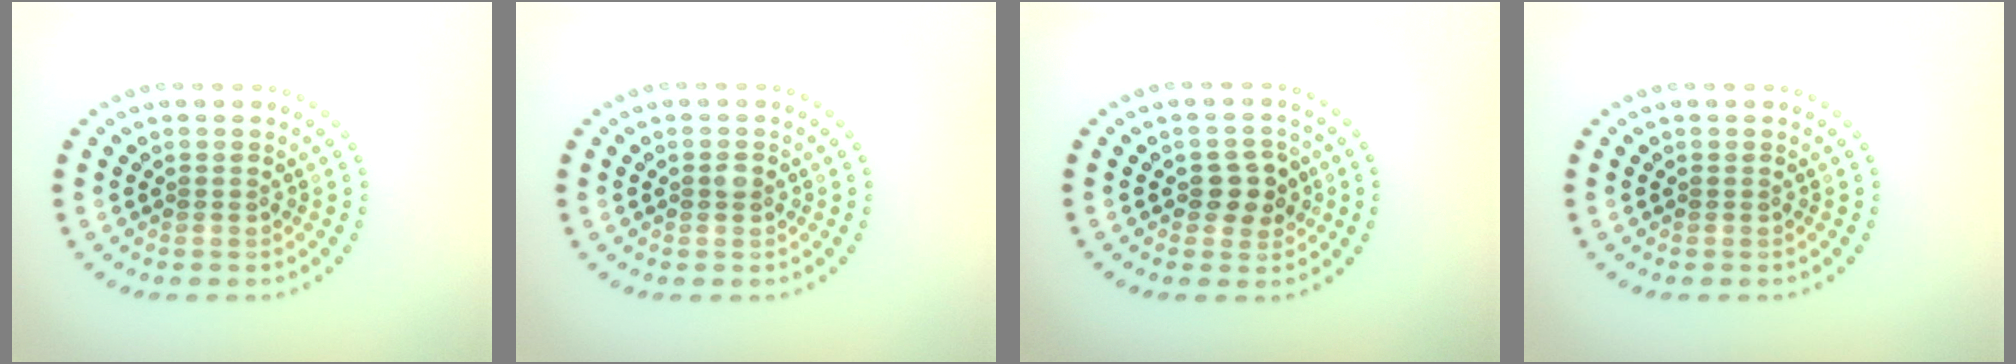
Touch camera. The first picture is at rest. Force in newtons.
{"total": 0.9, "press": 0.9, "slide": 0.0}
{"total": 2.8, "press": 2.7, "slide": 0.8}
{"total": 0.0}